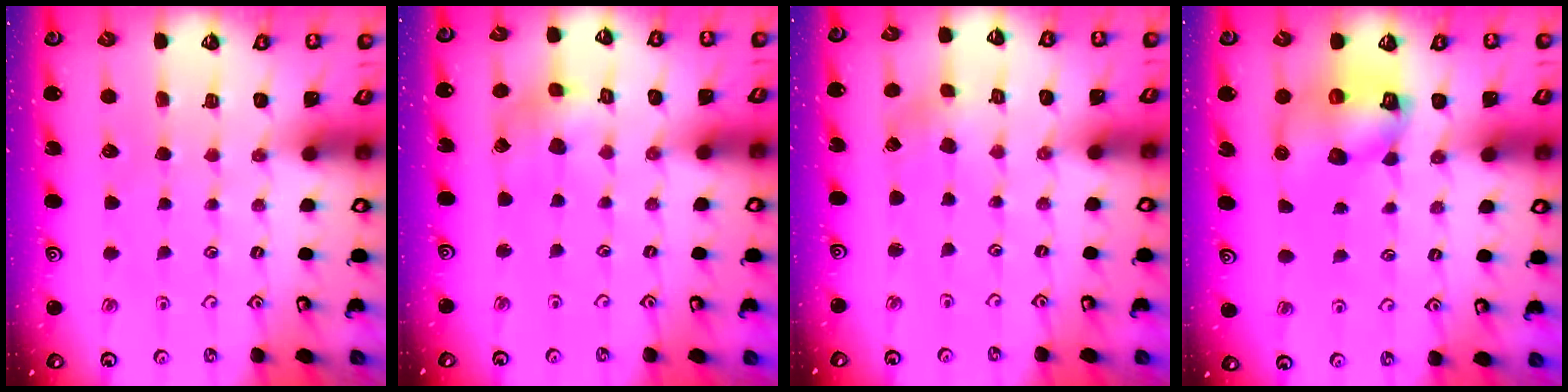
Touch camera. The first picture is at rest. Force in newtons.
{"total": 5.2, "press": 5.1, "slide": 0.6}
{"total": 0.0}
{"total": 10.0, "press": 9.8, "slide": 1.6}